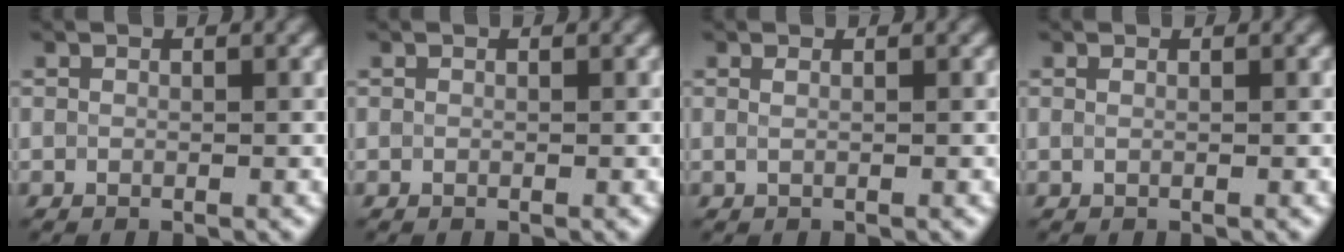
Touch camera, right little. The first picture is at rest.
{"total": 0.0}
{"total": 1.0, "force": [0.3, 0.5, 0.8], "torque": [-0.010, -0.001, -0.001]}
{"total": 0.7, "force": [0.2, 0.4, 0.5], "torque": [-0.008, -0.001, 0.000]}